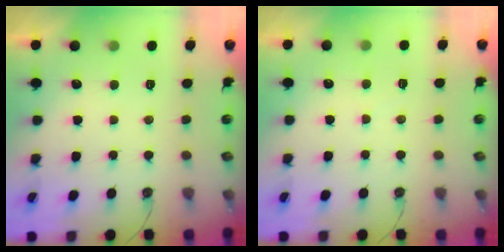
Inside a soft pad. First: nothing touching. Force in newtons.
{"total": 3.9, "press": 3.9, "slide": 0.5}